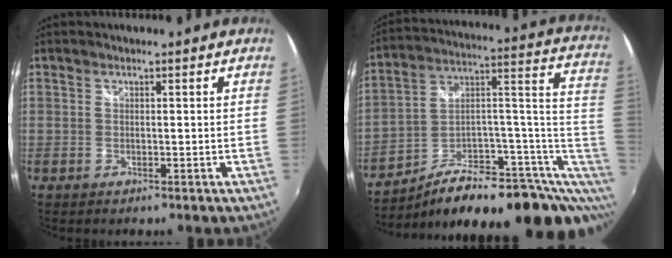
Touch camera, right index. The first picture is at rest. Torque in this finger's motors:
{"motor_torque": [0.87, -1.00, 0.74, 0.11]}